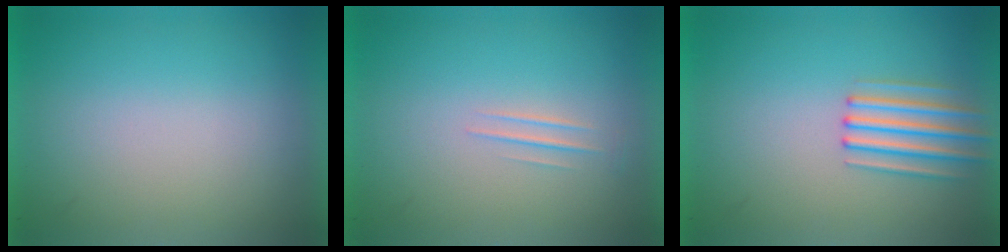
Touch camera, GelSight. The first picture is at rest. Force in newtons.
{"total": 1.0}
{"total": 2.7}